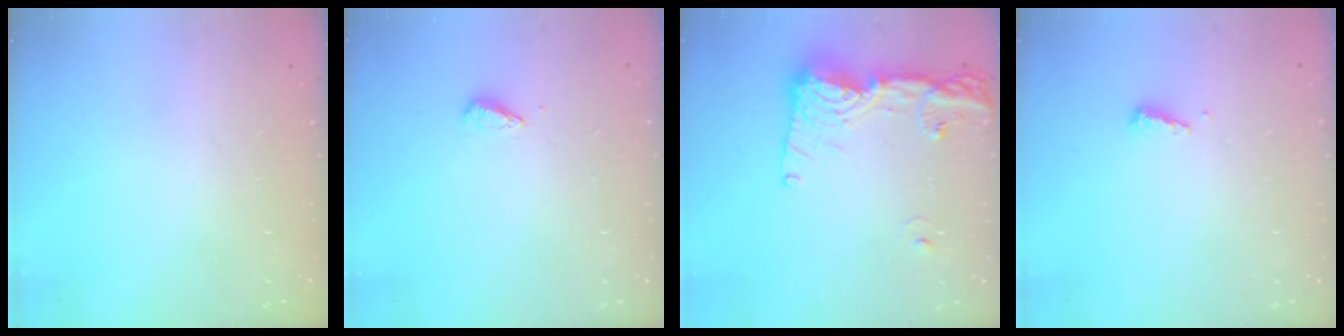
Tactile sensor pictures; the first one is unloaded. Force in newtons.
{"total": 2.9, "press": 2.9, "slide": 0.4}
{"total": 15.2, "press": 15.1, "slide": 1.5}
{"total": 3.6, "press": 3.6, "slide": 0.4}